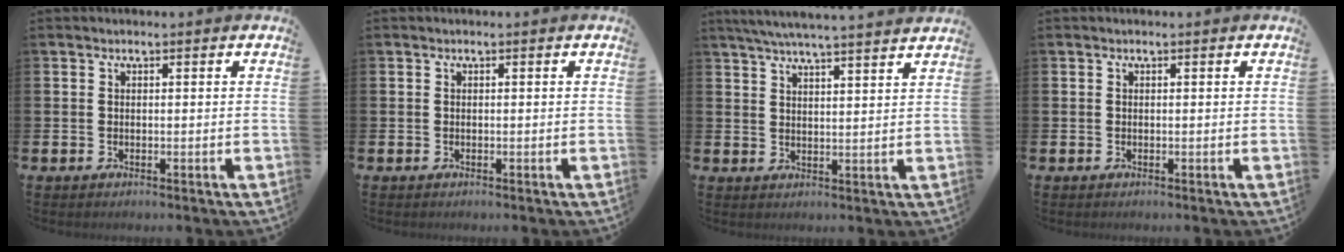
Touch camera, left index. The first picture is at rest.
{"total": 0.0}
{"total": 5.7, "force": [5.5, -0.5, 1.4], "torque": [-0.039, -0.027, 0.097]}
{"total": 0.0}